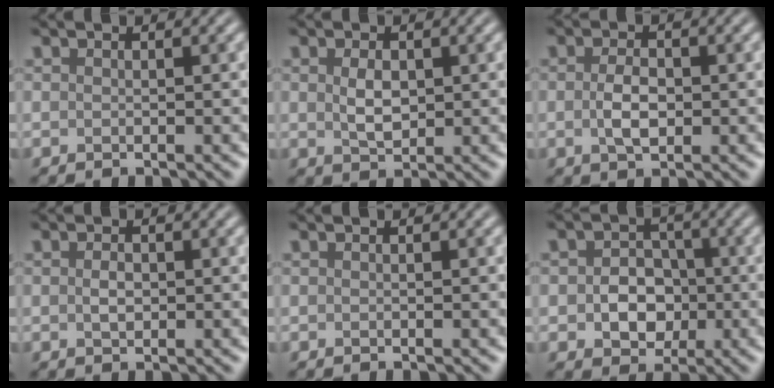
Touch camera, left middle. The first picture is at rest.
{"total": 2.4, "force": [0.4, 1.5, 1.8], "torque": [-0.039, -0.002, 0.010]}
{"total": 2.7, "force": [-0.2, 1.6, 2.2], "torque": [-0.046, -0.001, -0.005]}
{"total": 1.3, "force": [0.0, 0.9, 1.0], "torque": [-0.021, -0.001, 0.000]}
{"total": 0.0}
{"total": 4.5, "force": [-0.7, 3.6, 2.7], "torque": [-0.025, -0.004, -0.019]}